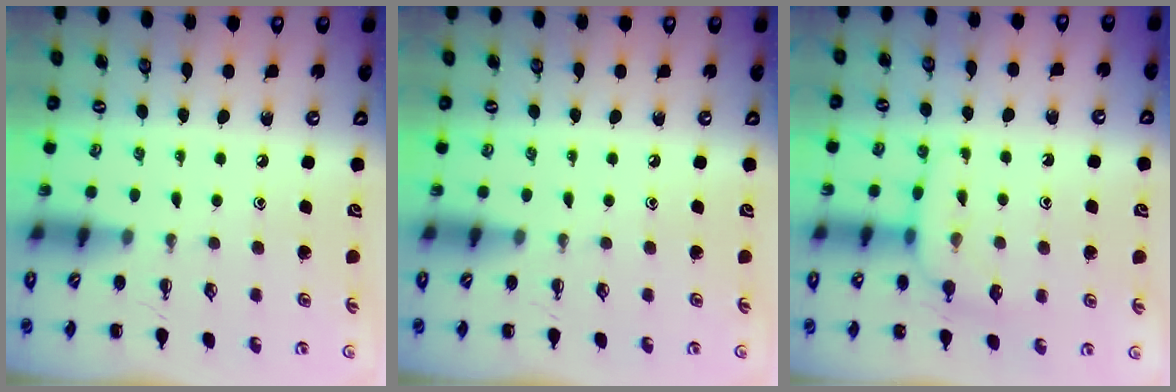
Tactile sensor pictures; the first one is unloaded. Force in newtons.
{"total": 0.0}
{"total": 8.4, "press": 8.2, "slide": 1.6}